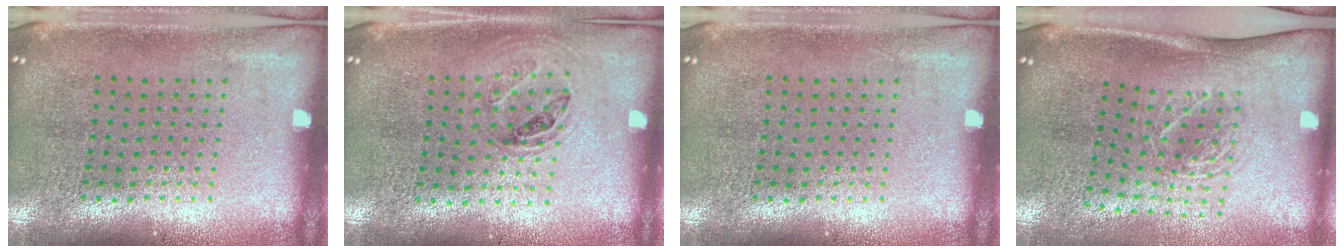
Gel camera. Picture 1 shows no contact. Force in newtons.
{"total": 1.0, "press": 0.9, "slide": 0.4}
{"total": 0.0}
{"total": 1.8, "press": 1.3, "slide": 1.2}